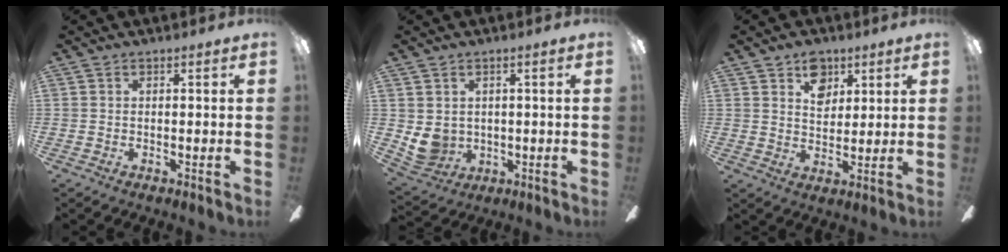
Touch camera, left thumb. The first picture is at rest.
{"total": 6.2, "force": [1.2, 5.4, 2.7], "torque": [-0.078, -0.006, 0.024]}
{"total": 7.5, "force": [4.6, 5.0, 3.3], "torque": [-0.033, -0.012, 0.079]}